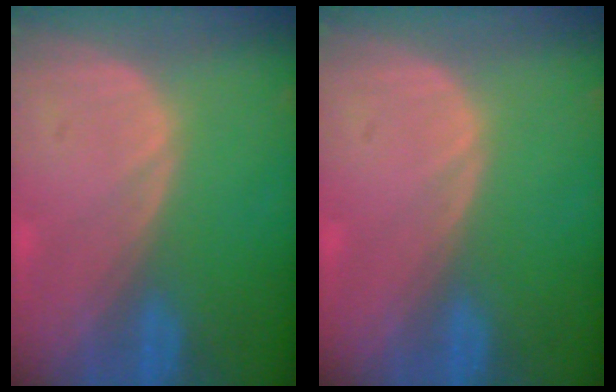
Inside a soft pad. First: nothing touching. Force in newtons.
{"total": 0.0}